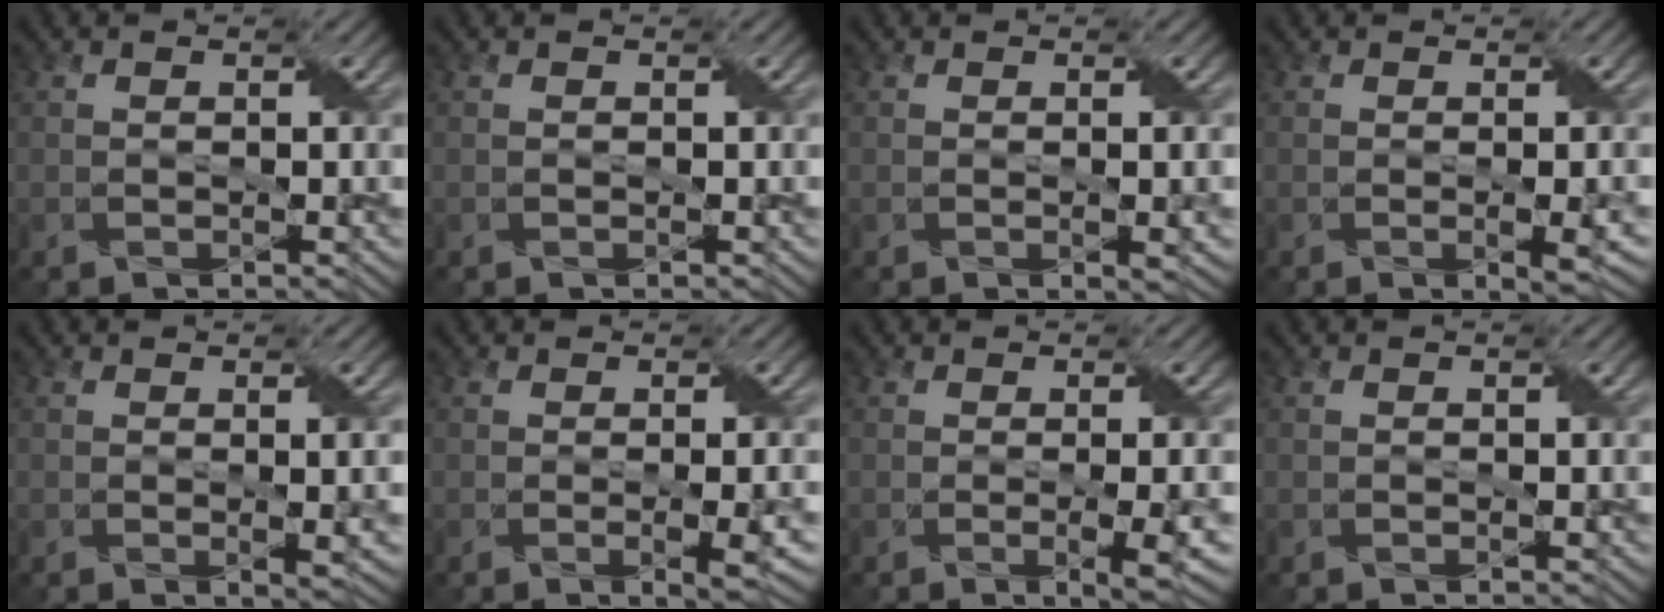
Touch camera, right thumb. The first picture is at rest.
{"total": 0.0}
{"total": 2.1, "force": [-0.1, 0.4, 2.0], "torque": [-0.030, 0.002, 0.002]}
{"total": 2.1, "force": [-0.2, 0.3, 2.1], "torque": [-0.037, 0.001, -0.001]}
{"total": 2.2, "force": [0.2, 0.3, 2.2], "torque": [-0.036, 0.002, 0.007]}
{"total": 2.7, "force": [-0.4, 0.4, 2.6], "torque": [-0.045, 0.001, -0.003]}
{"total": 3.1, "force": [-0.4, 0.5, 3.0], "torque": [-0.052, 0.000, -0.004]}
{"total": 0.0}